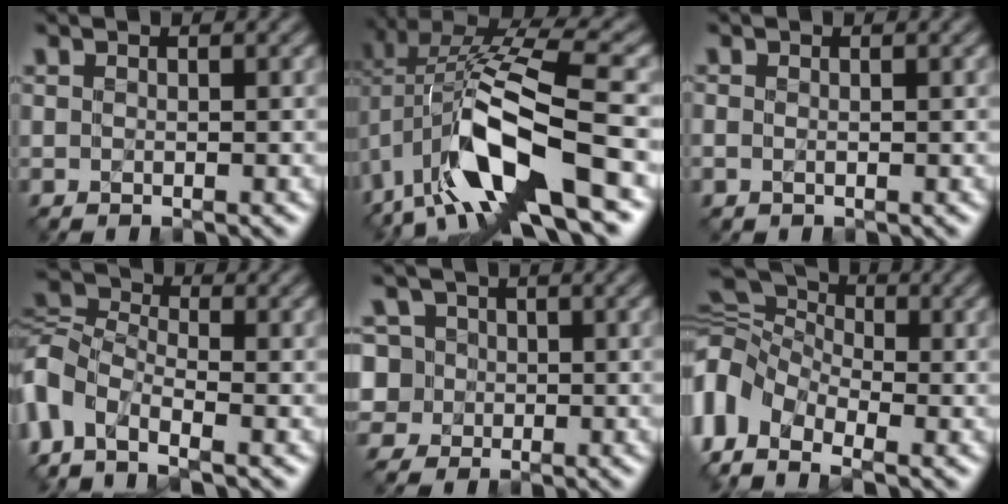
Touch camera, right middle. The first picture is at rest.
{"total": 11.1, "force": [-3.3, 4.9, 9.4], "torque": [-0.209, 0.002, -0.053]}
{"total": 0.7, "force": [0.3, -0.2, -0.6], "torque": [-0.003, -0.003, -0.003]}
{"total": 6.5, "force": [-3.8, 3.8, 3.6], "torque": [-0.115, 0.003, -0.084]}
{"total": 4.6, "force": [1.3, 4.4, 0.5], "torque": [-0.026, 0.047, -0.010]}
{"total": 9.4, "force": [-3.1, 6.8, 5.7], "torque": [-0.168, 0.004, -0.052]}